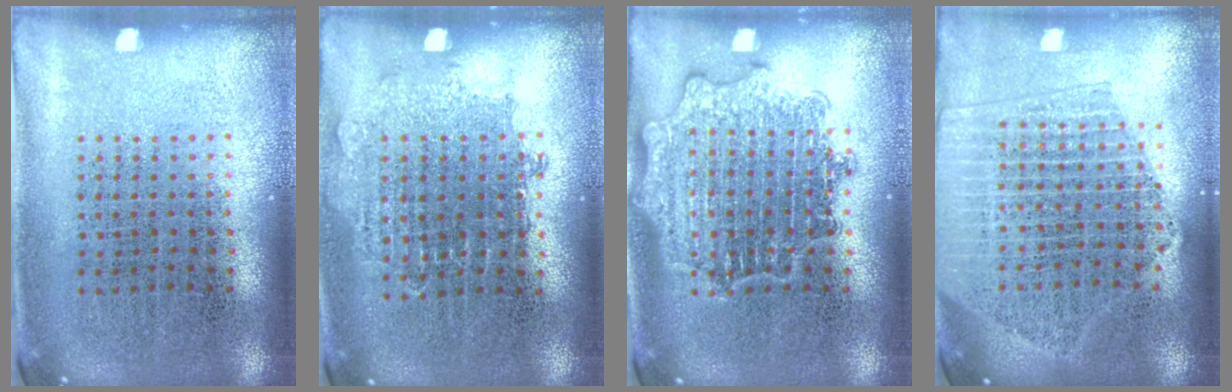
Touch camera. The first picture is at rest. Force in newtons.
{"total": 0.5, "press": 0.5, "slide": 0.1}
{"total": 1.8, "press": 1.7, "slide": 0.2}
{"total": 2.1, "press": 1.9, "slide": 0.9}